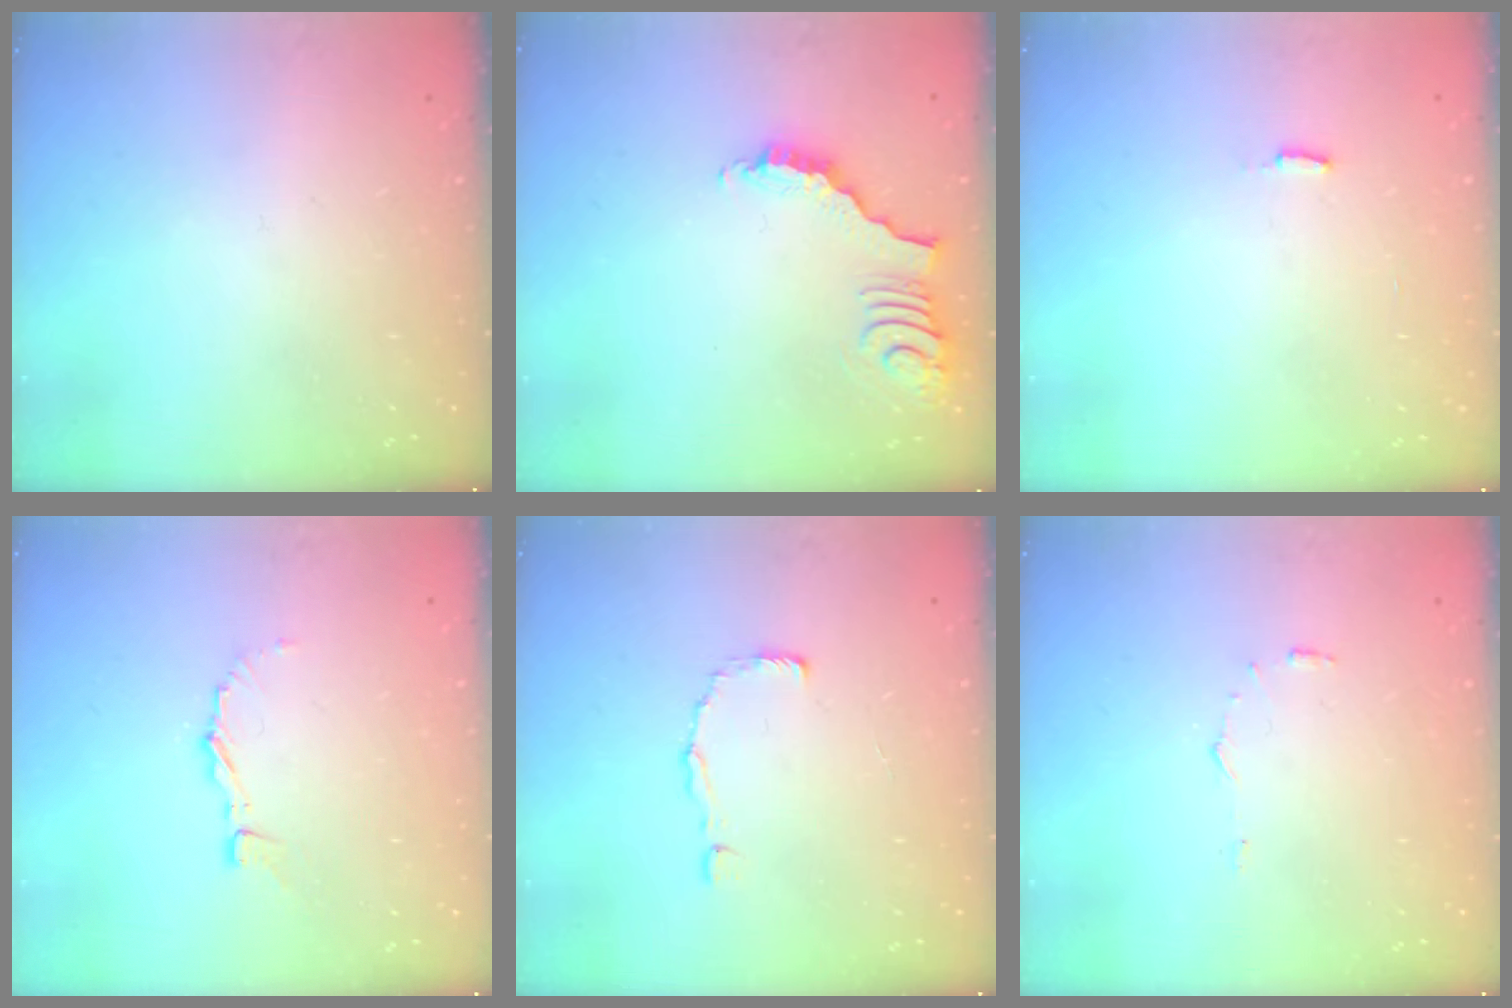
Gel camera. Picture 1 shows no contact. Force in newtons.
{"total": 3.6, "press": 3.6, "slide": 0.6}
{"total": 4.3, "press": 4.2, "slide": 0.3}
{"total": 3.4, "press": 3.4, "slide": 0.3}
{"total": 2.0, "press": 2.0, "slide": 0.1}
{"total": 4.8, "press": 4.8, "slide": 0.3}